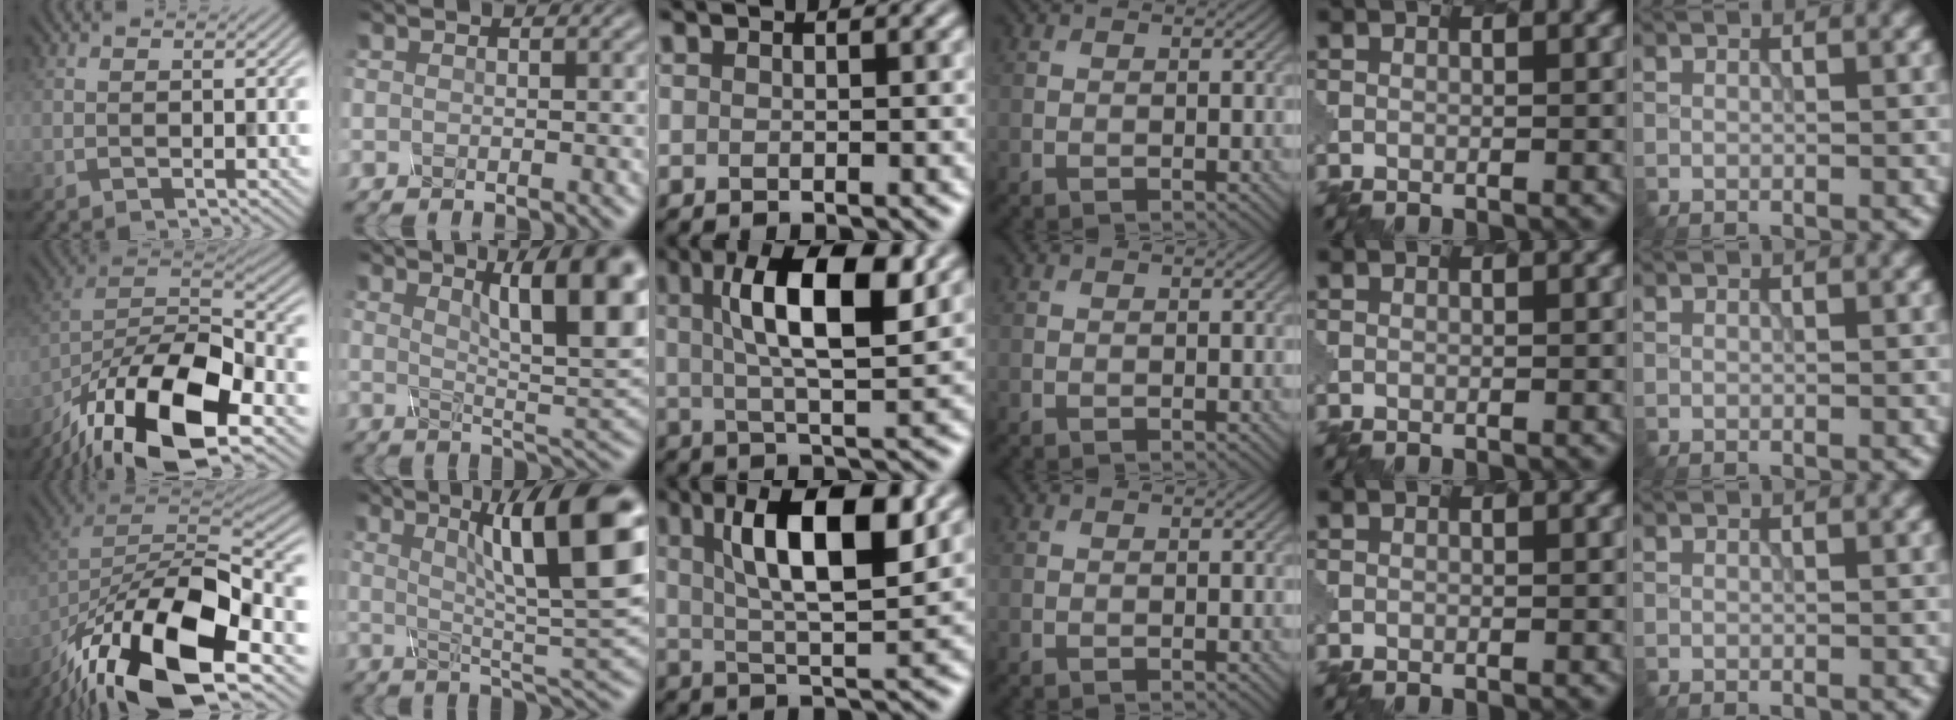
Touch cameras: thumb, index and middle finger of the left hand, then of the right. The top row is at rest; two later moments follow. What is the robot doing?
{"motion": "twist", "object": "rubiks cube"}